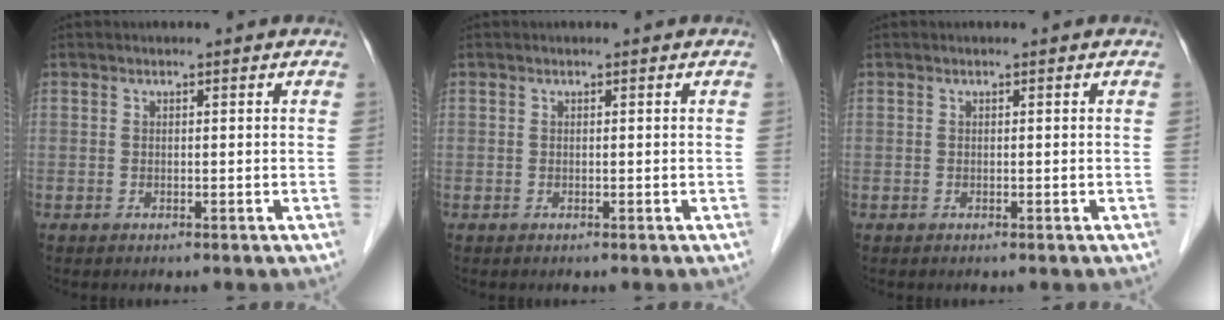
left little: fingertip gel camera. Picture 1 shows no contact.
{"total": 0.0}
{"total": 0.0}